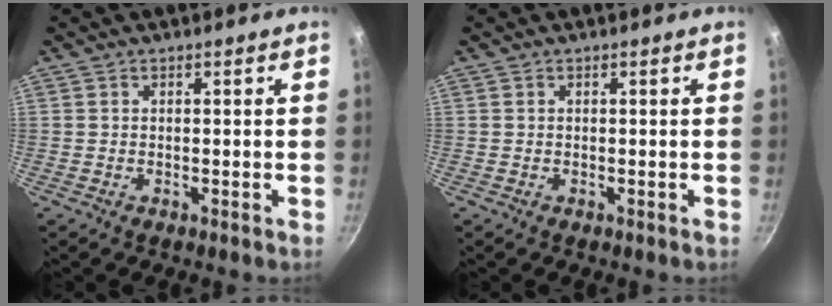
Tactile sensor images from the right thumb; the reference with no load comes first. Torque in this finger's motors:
{"motor_torque": [-0.16, -0.01, 0.01, 0.00, -0.01]}